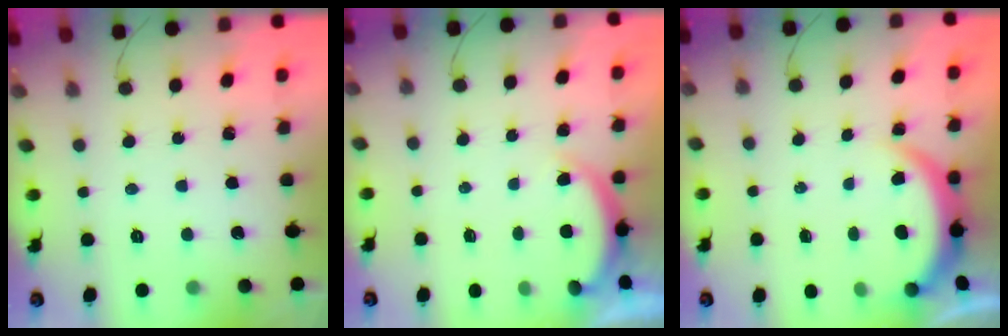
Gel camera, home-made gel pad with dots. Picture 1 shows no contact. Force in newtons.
{"total": 3.0, "press": 2.9, "slide": 0.6}
{"total": 3.9, "press": 3.9, "slide": 0.2}